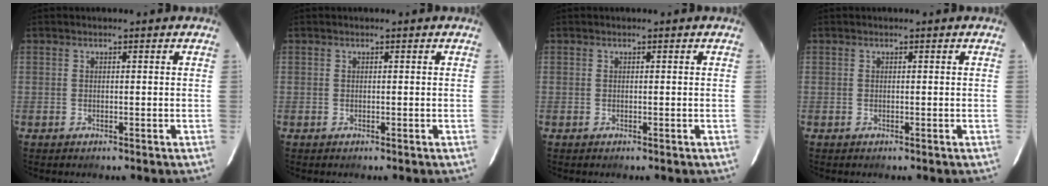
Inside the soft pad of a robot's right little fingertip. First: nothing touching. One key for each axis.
{"total": 0.0}
{"total": 0.0}
{"total": 0.0}